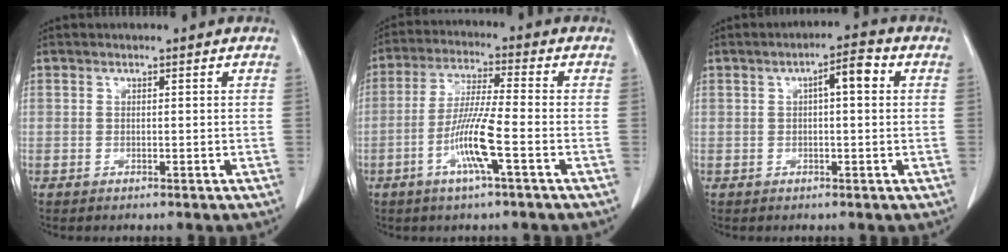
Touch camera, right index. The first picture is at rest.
{"total": 8.9, "force": [-3.3, 0.1, 8.2], "torque": [-0.163, -0.007, -0.069]}
{"total": 4.5, "force": [1.0, 1.0, 4.2], "torque": [-0.067, 0.016, 0.012]}